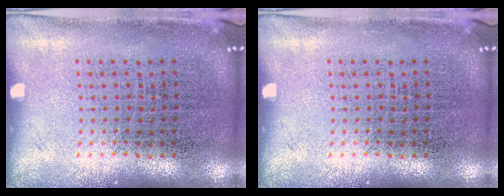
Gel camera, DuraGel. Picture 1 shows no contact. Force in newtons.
{"total": 0.0}